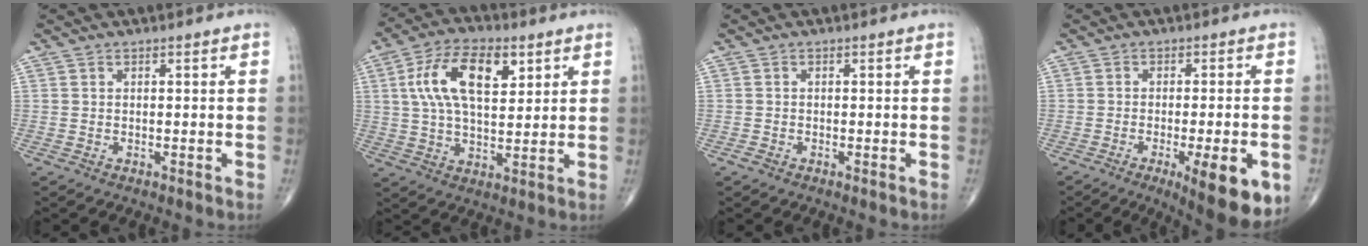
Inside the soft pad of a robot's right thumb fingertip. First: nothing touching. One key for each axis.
{"total": 14.2, "fx": 4.8, "fy": 7.2, "fz": 11.3, "tx": -0.197, "ty": 0.000, "tz": 0.085}
{"total": 0.7, "fx": -0.5, "fy": 0.3, "fz": 0.5, "tx": -0.013, "ty": -0.003, "tz": -0.011}
{"total": 12.9, "fx": -5.1, "fy": 3.2, "fz": 11.4, "tx": -0.126, "ty": -0.004, "tz": -0.061}